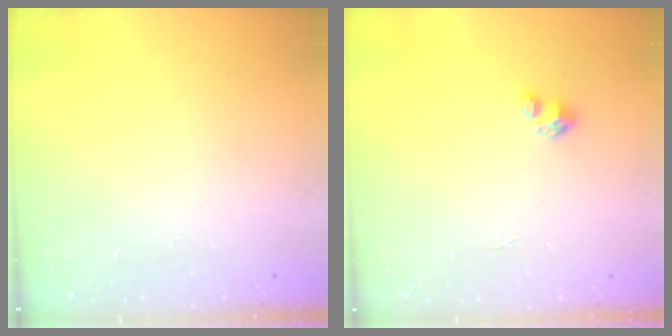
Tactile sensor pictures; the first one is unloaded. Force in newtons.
{"total": 1.8, "press": 1.8, "slide": 0.1}